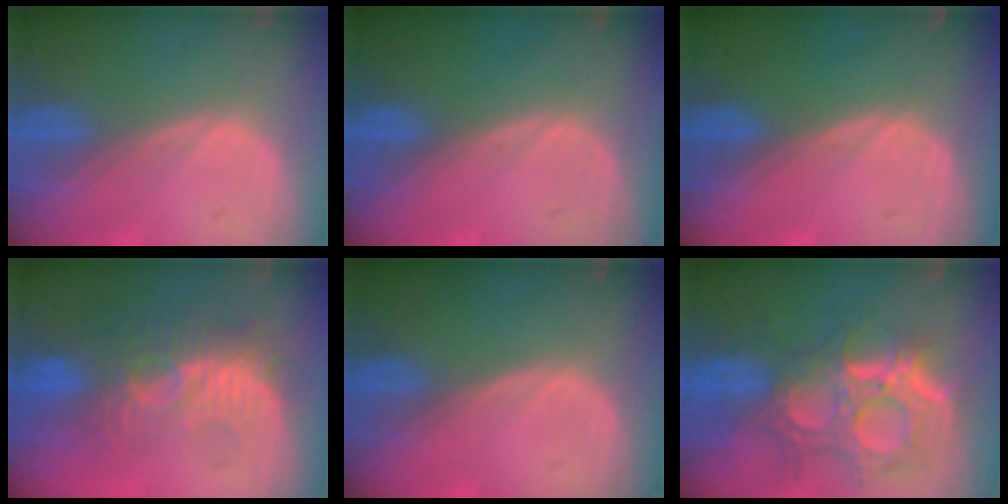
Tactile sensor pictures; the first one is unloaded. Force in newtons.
{"total": 0.0}
{"total": 0.0}
{"total": 9.4, "press": 8.7, "slide": 3.7}
{"total": 0.0}
{"total": 11.9, "press": 10.7, "slide": 5.3}